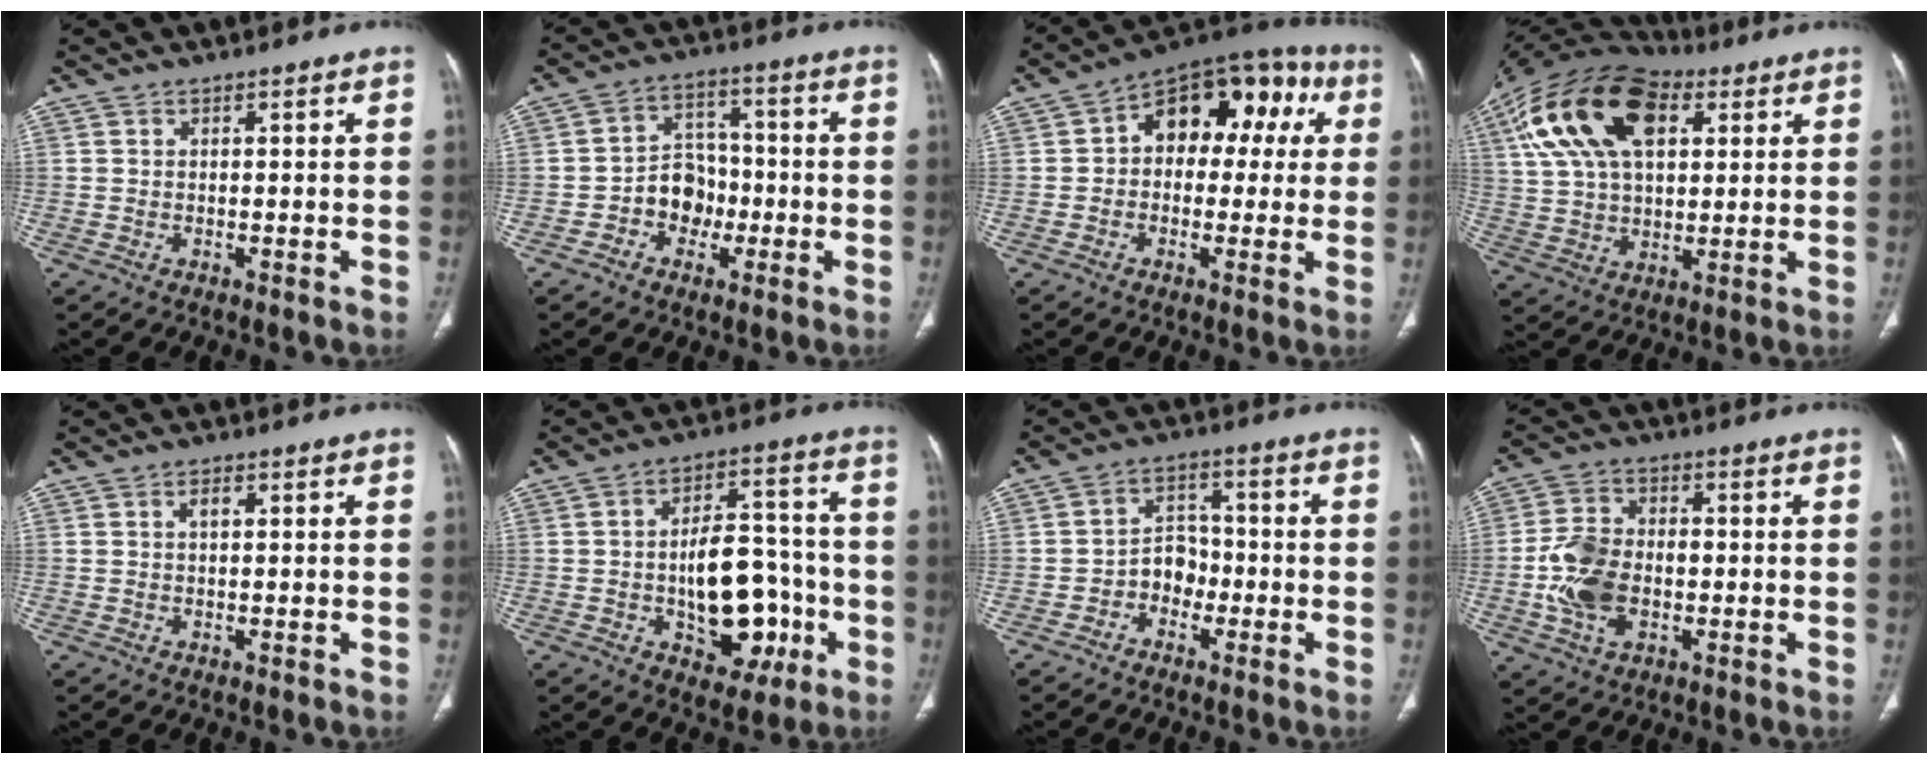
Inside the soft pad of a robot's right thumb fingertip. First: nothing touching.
{"total": 7.9, "force": [-2.4, 6.5, 3.7], "torque": [-0.019, 0.035, -0.047]}
{"total": 16.0, "force": [3.1, 10.5, 11.7], "torque": [-0.100, 0.047, 0.033]}
{"total": 22.1, "force": [8.4, 12.4, 16.2], "torque": [-0.300, 0.010, 0.147]}
{"total": 1.8, "force": [0.5, 0.9, 1.5], "torque": [-0.027, 0.003, 0.010]}
{"total": 16.5, "force": [-3.9, 9.7, 12.7], "torque": [-0.149, 0.041, -0.046]}
{"total": 5.4, "force": [-2.2, 4.3, 2.5], "torque": [-0.012, 0.029, -0.047]}
{"total": 11.3, "force": [-1.8, 7.5, 8.2], "torque": [-0.155, 0.015, -0.034]}